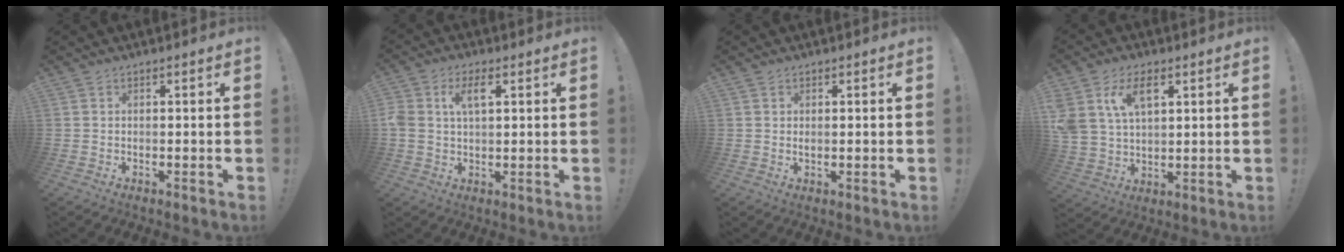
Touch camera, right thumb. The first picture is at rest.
{"total": 5.9, "force": [2.0, 3.3, 4.5], "torque": [-0.082, 0.007, 0.034]}
{"total": 0.7, "force": [0.3, 0.5, 0.4], "torque": [-0.001, -0.002, 0.004]}
{"total": 10.7, "force": [5.2, 6.7, 6.6], "torque": [-0.145, -0.010, 0.100]}